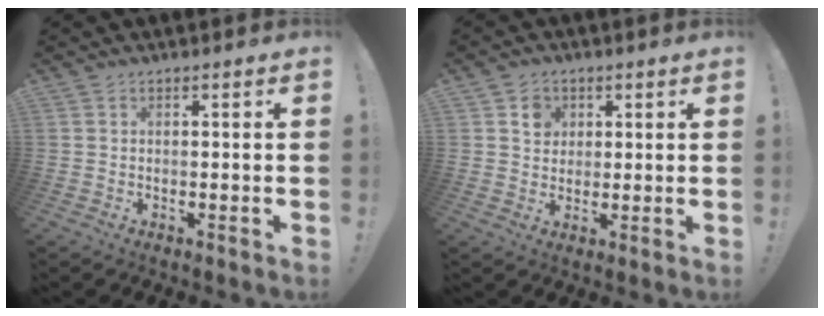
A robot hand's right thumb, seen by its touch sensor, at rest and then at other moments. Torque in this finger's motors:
{"motor_torque": [0.60, 0.81, 0.20, -0.01, 0.00]}